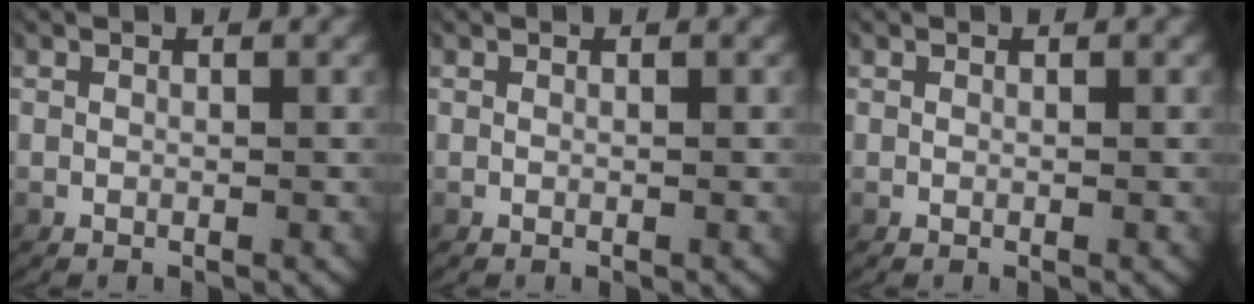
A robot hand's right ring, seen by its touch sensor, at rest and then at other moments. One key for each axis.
{"total": 0.0}
{"total": 0.0}